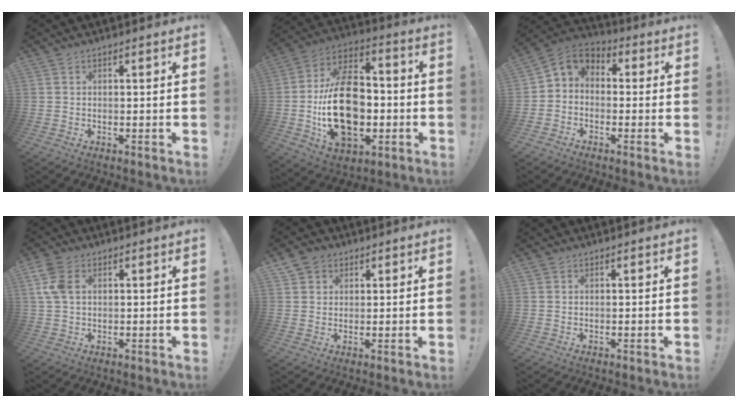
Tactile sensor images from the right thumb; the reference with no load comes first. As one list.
[{"total": 24.5, "force": [-3.6, 16.3, 18.0], "torque": [-0.321, 0.018, -0.050]}, {"total": 5.3, "force": [-1.1, 4.7, 2.1], "torque": [-0.043, 0.011, -0.016]}, {"total": 7.0, "force": [2.3, 4.7, 4.7], "torque": [-0.102, 0.005, 0.045]}, {"total": 4.2, "force": [2.2, 3.5, 0.8], "torque": [-0.011, -0.007, 0.042]}, {"total": 0.8, "force": [0.6, 0.5, 0.0], "torque": [0.000, -0.001, 0.011]}]